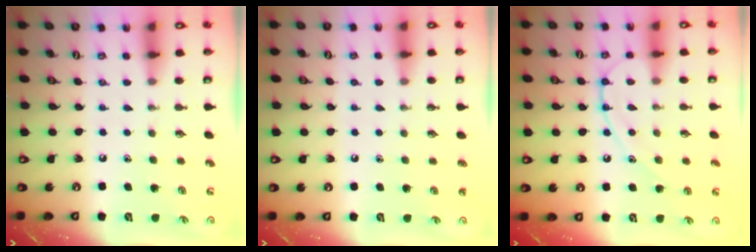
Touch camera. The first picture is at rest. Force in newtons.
{"total": 0.9, "press": 0.9, "slide": 0.0}
{"total": 10.2, "press": 10.2, "slide": 0.1}